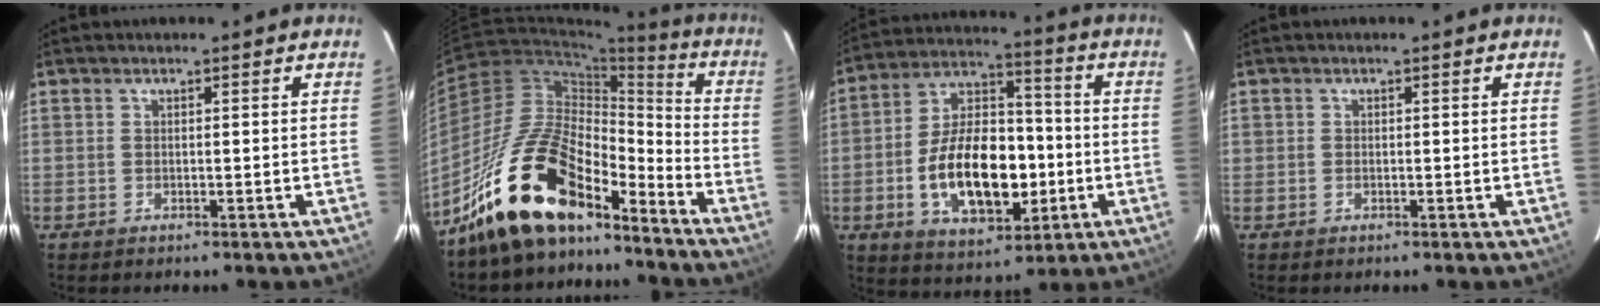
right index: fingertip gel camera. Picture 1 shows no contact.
{"total": 19.7, "force": [-15.1, 7.8, 10.1], "torque": [-0.190, 0.019, -0.271]}
{"total": 18.5, "force": [-4.0, 10.3, 14.8], "torque": [-0.283, 0.015, -0.054]}
{"total": 0.6, "force": [-0.2, 0.6, 0.2], "torque": [-0.002, -0.001, -0.004]}